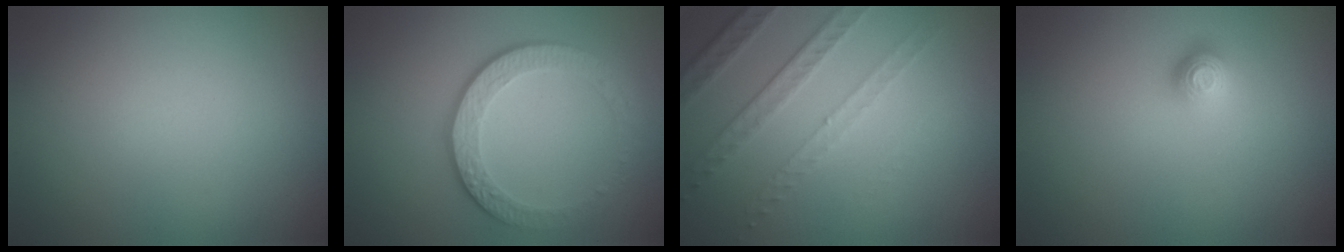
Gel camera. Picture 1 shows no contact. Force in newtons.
{"total": 4.4, "press": 3.0, "slide": 3.2}
{"total": 4.7, "press": 3.2, "slide": 3.4}
{"total": 1.6, "press": 1.2, "slide": 1.1}